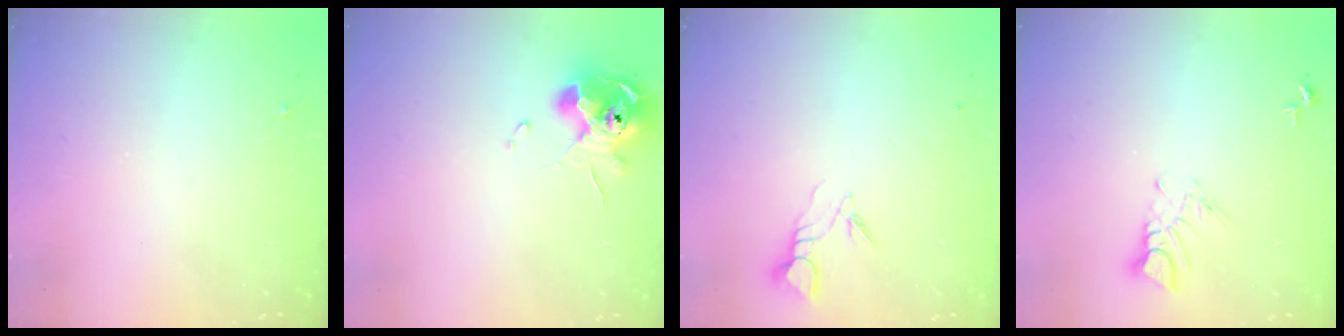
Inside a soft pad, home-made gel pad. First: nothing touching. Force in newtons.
{"total": 10.4, "press": 10.3, "slide": 1.4}
{"total": 3.9, "press": 3.9, "slide": 0.2}
{"total": 5.0, "press": 5.0, "slide": 0.3}